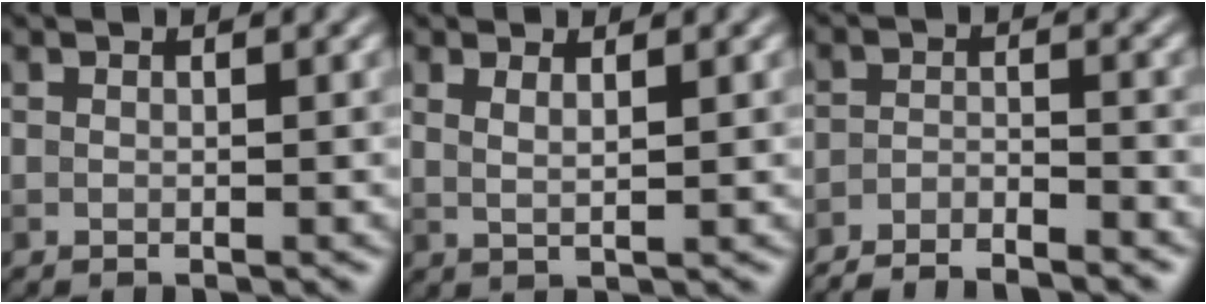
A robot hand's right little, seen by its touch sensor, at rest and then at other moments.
{"total": 1.7, "force": [0.9, 0.5, 1.3], "torque": [-0.019, -0.002, 0.013]}
{"total": 4.4, "force": [-4.1, 0.5, 1.5], "torque": [-0.031, -0.003, -0.074]}